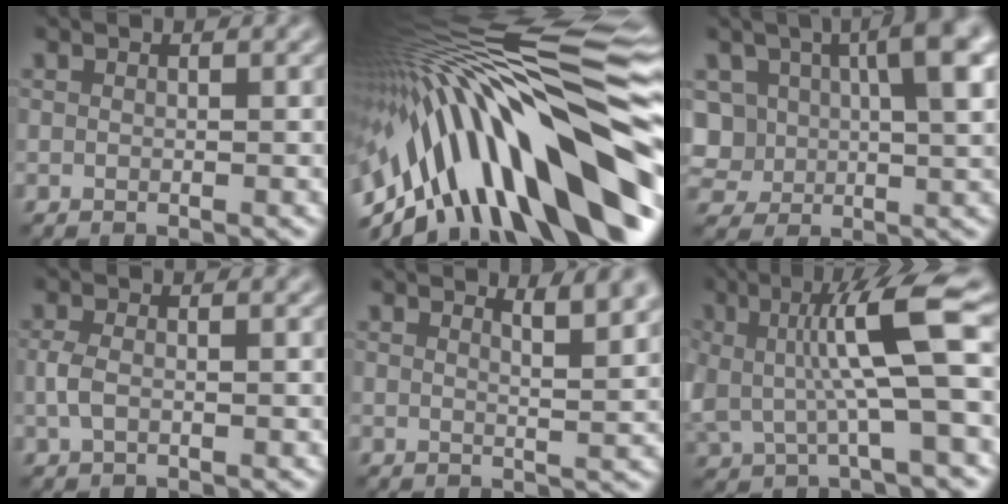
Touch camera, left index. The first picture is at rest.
{"total": 17.1, "force": [-3.7, 5.7, 15.7], "torque": [-0.240, 0.036, -0.067]}
{"total": 9.1, "force": [2.0, 5.5, 7.0], "torque": [-0.134, 0.008, 0.030]}
{"total": 1.9, "force": [-0.3, 1.0, 1.6], "torque": [-0.042, 0.003, -0.008]}
{"total": 3.5, "force": [2.4, 0.9, 2.3], "torque": [-0.021, 0.002, 0.035]}
{"total": 7.5, "force": [1.0, 1.5, 7.2], "torque": [-0.137, 0.004, 0.018]}